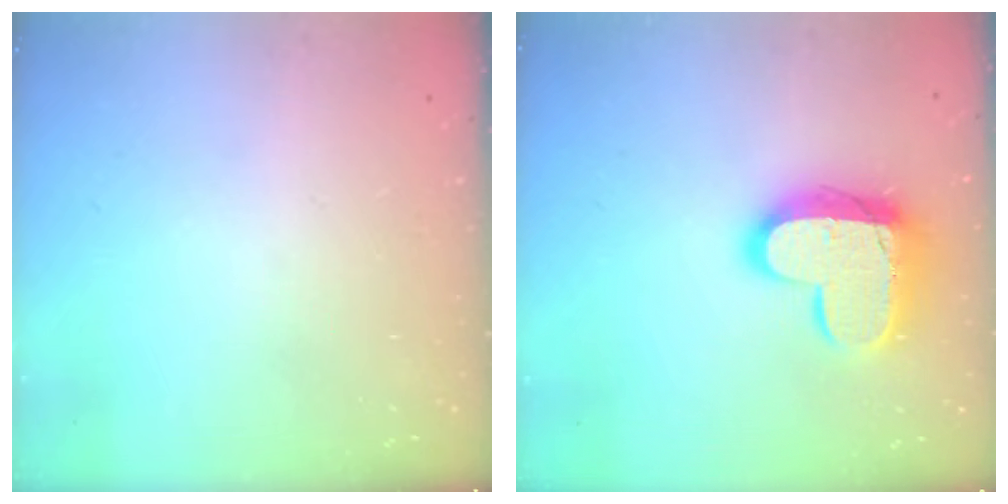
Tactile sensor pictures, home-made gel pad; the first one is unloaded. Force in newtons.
{"total": 16.7, "press": 16.6, "slide": 1.3}